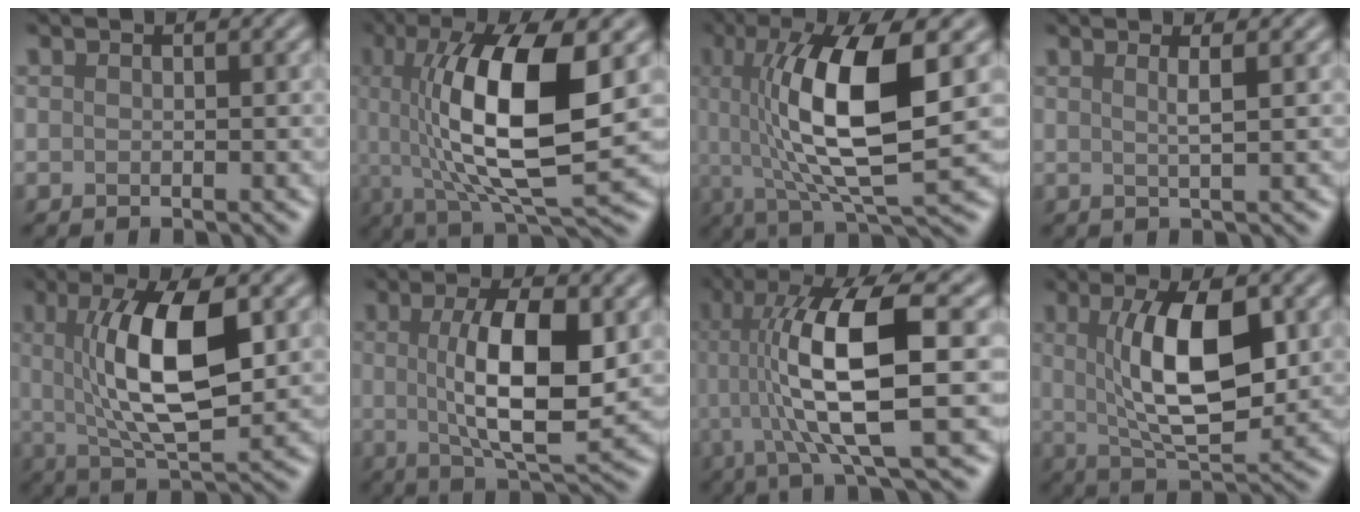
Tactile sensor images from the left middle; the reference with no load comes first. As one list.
[{"total": 12.2, "force": [1.1, 3.8, 11.6], "torque": [-0.198, 0.001, 0.021]}, {"total": 11.1, "force": [1.2, 3.0, 10.6], "torque": [-0.176, 0.004, 0.024]}, {"total": 2.0, "force": [0.7, 0.6, 1.8], "torque": [-0.026, 0.004, -0.001]}, {"total": 9.4, "force": [1.4, 3.2, 8.7], "torque": [-0.150, -0.004, 0.026]}, {"total": 8.6, "force": [0.7, 2.7, 8.1], "torque": [-0.138, -0.008, 0.015]}, {"total": 11.1, "force": [0.6, 2.6, 10.8], "torque": [-0.182, 0.005, 0.015]}, {"total": 8.5, "force": [1.3, 3.0, 7.9], "torque": [-0.134, -0.008, 0.026]}]